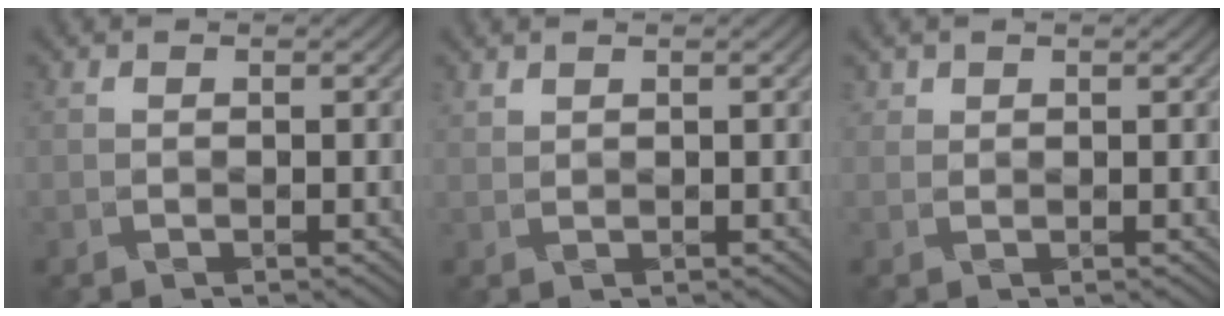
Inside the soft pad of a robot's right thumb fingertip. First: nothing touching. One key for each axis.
{"total": 0.9, "fx": 0.9, "fy": 0.1, "fz": 0.1, "tx": -0.006, "ty": -0.001, "tz": 0.019}
{"total": 1.3, "fx": 1.2, "fy": 0.5, "fz": 0.0, "tx": -0.002, "ty": -0.001, "tz": 0.026}